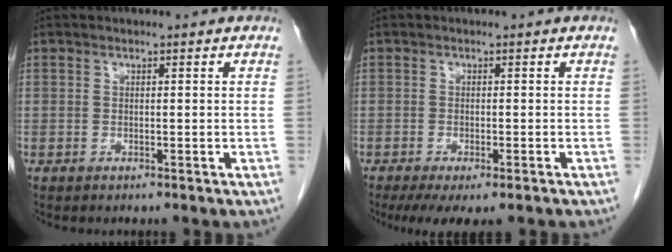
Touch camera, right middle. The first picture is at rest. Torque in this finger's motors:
{"motor_torque": [1.26, -0.88, 0.38, 0.10]}